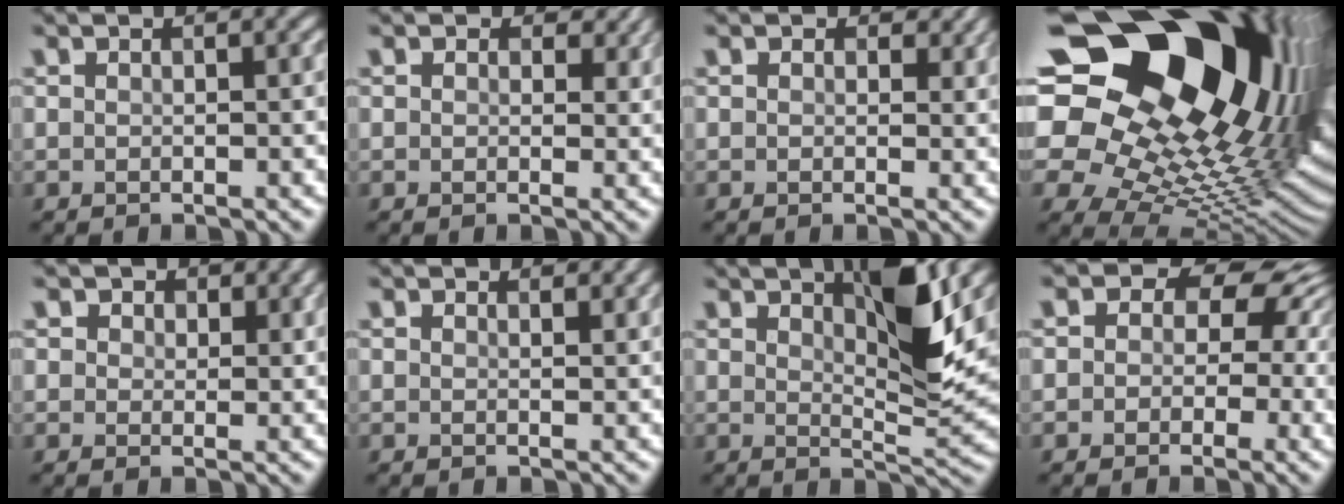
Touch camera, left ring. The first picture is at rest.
{"total": 1.3, "force": [1.0, 0.7, 0.2], "torque": [0.002, -0.003, 0.005]}
{"total": 1.0, "force": [0.8, 0.5, 0.0], "torque": [0.006, -0.002, 0.003]}
{"total": 21.9, "force": [8.0, 14.2, 14.7], "torque": [-0.249, 0.014, 0.147]}
{"total": 1.5, "force": [1.3, 0.7, -0.4], "torque": [0.007, -0.005, 0.010]}
{"total": 1.4, "force": [1.3, -0.2, -0.3], "torque": [0.004, -0.001, 0.011]}
{"total": 5.8, "force": [3.1, 0.8, 4.8], "torque": [-0.074, -0.004, 0.047]}
{"total": 5.7, "force": [1.3, 4.7, 3.0], "torque": [0.013, 0.023, -0.017]}